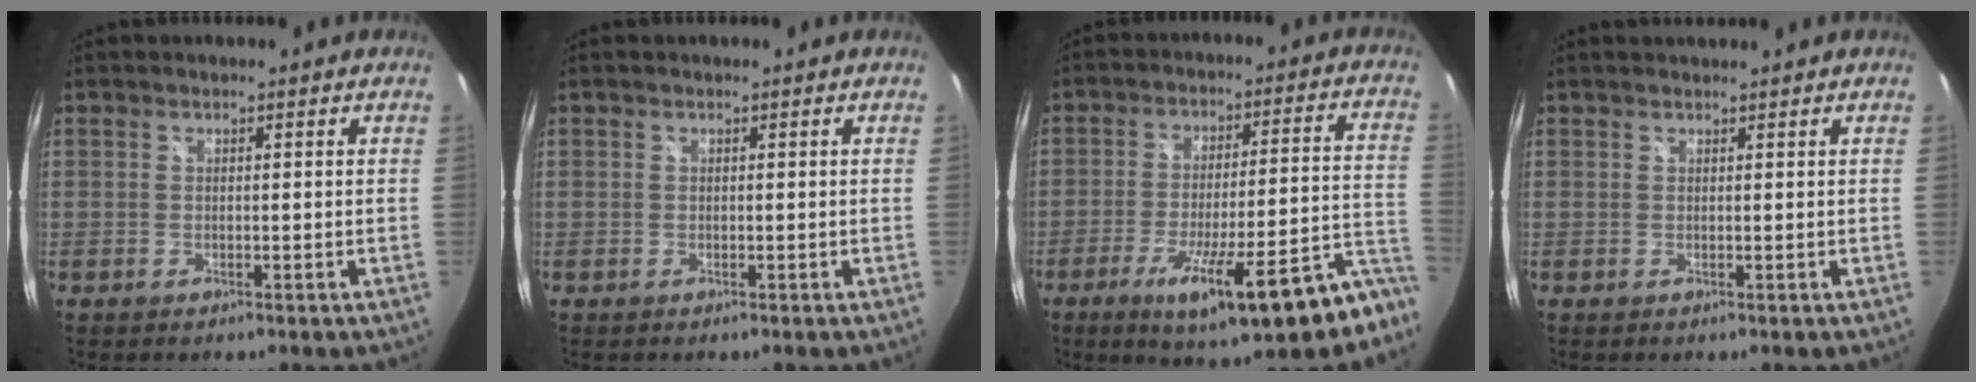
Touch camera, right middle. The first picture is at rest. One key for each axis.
{"total": 0.0}
{"total": 21.4, "fx": -14.5, "fy": 2.7, "fz": 15.5, "tx": -0.225, "ty": -0.043, "tz": -0.207}
{"total": 1.2, "fx": 1.1, "fy": -0.3, "fz": 0.1, "tx": -0.006, "ty": -0.001, "tz": 0.018}